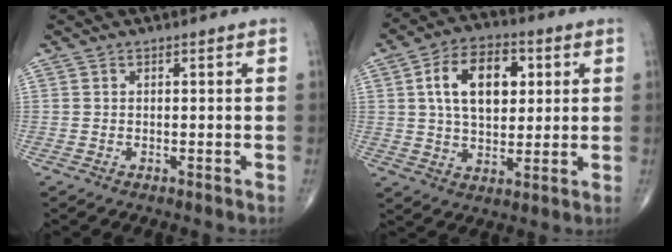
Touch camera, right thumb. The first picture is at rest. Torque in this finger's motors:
{"motor_torque": [0.38, 3.02, 1.03, 0.15, 0.13]}